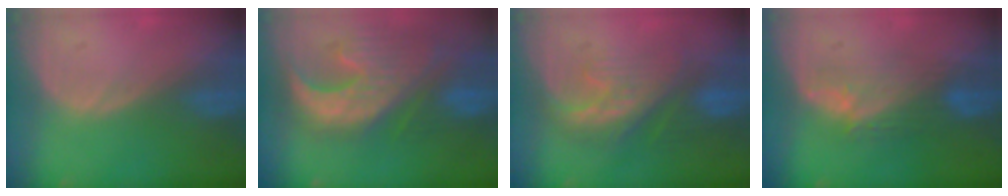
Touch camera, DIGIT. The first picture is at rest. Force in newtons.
{"total": 12.8, "press": 11.2, "slide": 6.2}
{"total": 8.2, "press": 7.9, "slide": 1.8}
{"total": 5.5, "press": 5.4, "slide": 0.7}